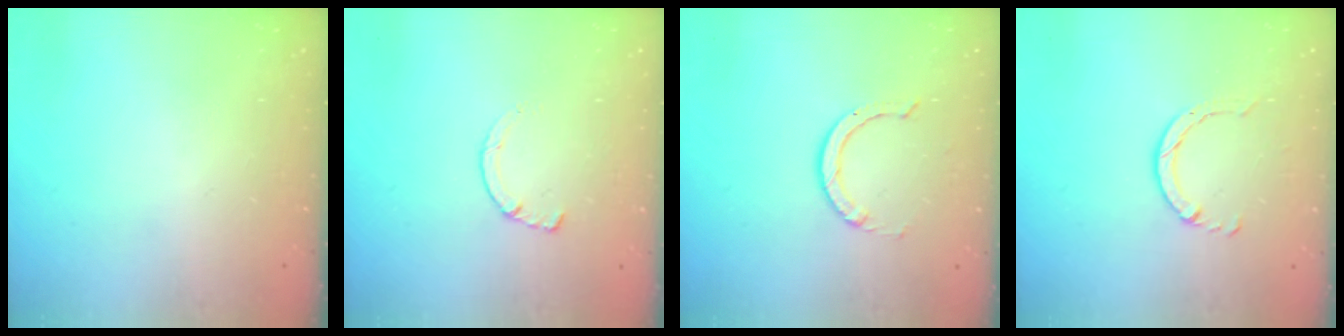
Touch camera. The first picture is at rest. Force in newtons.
{"total": 1.8, "press": 1.7, "slide": 0.3}
{"total": 2.8, "press": 2.8, "slide": 0.2}
{"total": 3.6, "press": 3.5, "slide": 0.4}